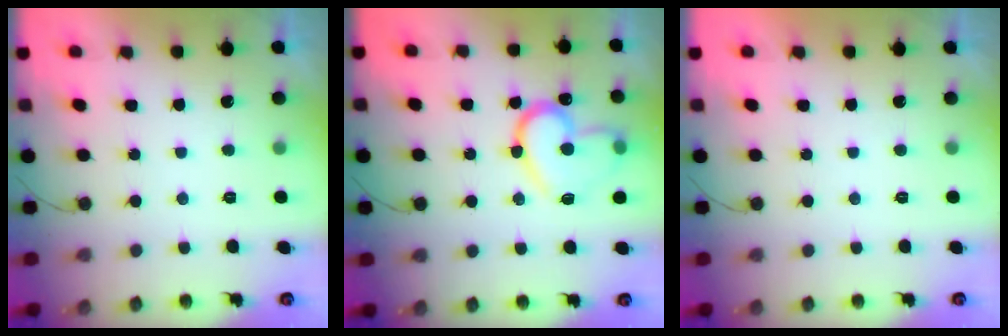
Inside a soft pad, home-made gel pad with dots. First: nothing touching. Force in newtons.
{"total": 16.8, "press": 16.8, "slide": 1.3}
{"total": 1.7, "press": 1.7, "slide": 0.1}